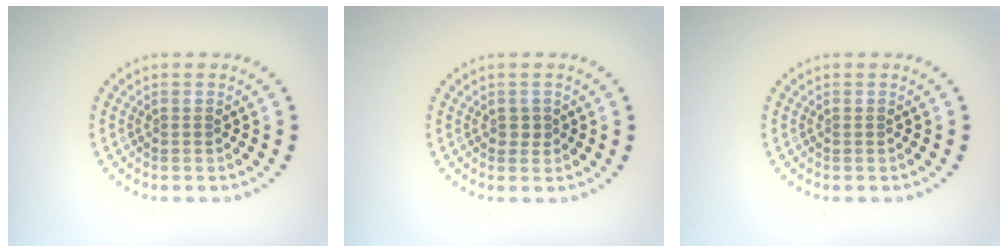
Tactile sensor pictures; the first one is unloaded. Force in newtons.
{"total": 1.0, "press": 1.0, "slide": 0.2}
{"total": 0.0}